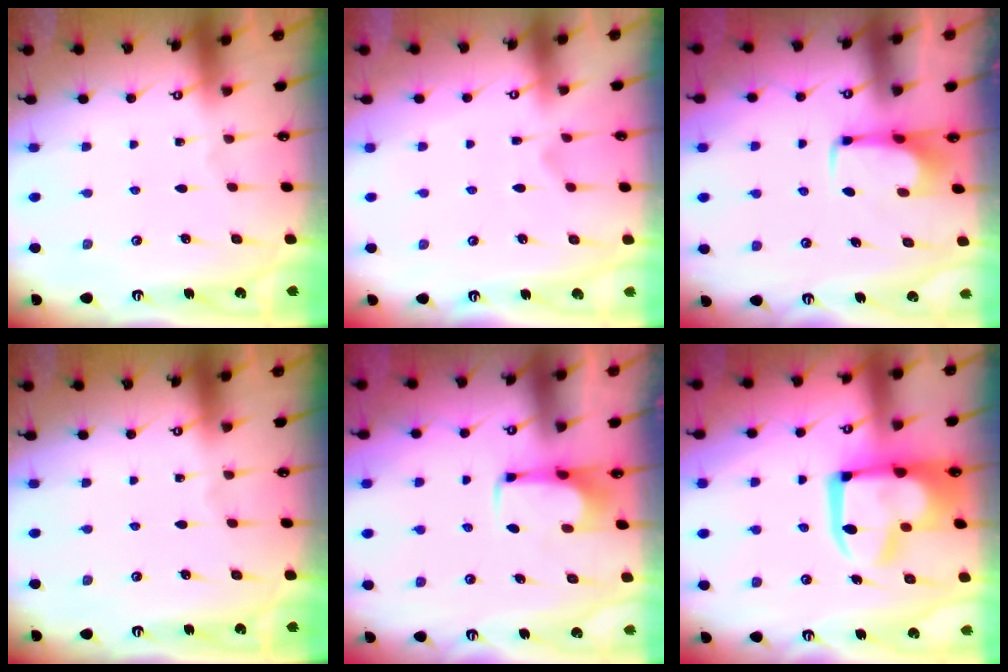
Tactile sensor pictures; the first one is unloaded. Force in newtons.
{"total": 3.2, "press": 3.0, "slide": 1.1}
{"total": 1.6, "press": 1.6, "slide": 0.5}
{"total": 0.0}
{"total": 2.0, "press": 2.0, "slide": 0.2}
{"total": 9.6, "press": 9.5, "slide": 1.5}